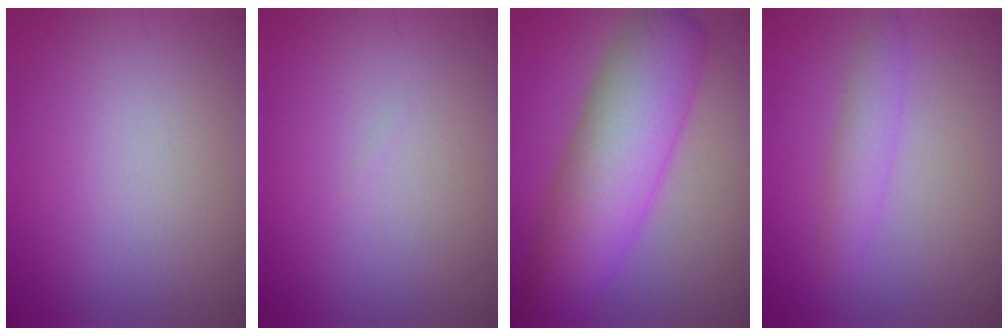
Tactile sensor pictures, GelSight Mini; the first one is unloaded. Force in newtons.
{"total": 0.0}
{"total": 9.3, "press": 9.3, "slide": 0.3}
{"total": 2.2, "press": 2.2, "slide": 0.1}